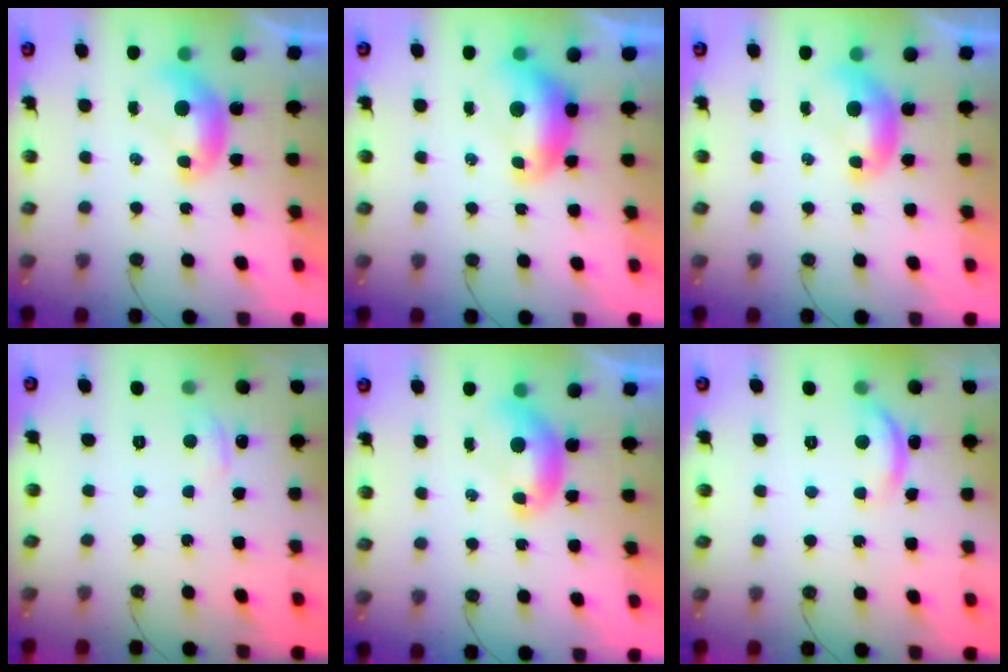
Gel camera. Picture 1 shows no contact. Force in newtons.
{"total": 1.1, "press": 1.0, "slide": 0.4}
{"total": 0.0}
{"total": 0.7, "press": 0.2, "slide": 0.6}
{"total": 0.0}
{"total": 3.4, "press": 3.4, "slide": 0.4}